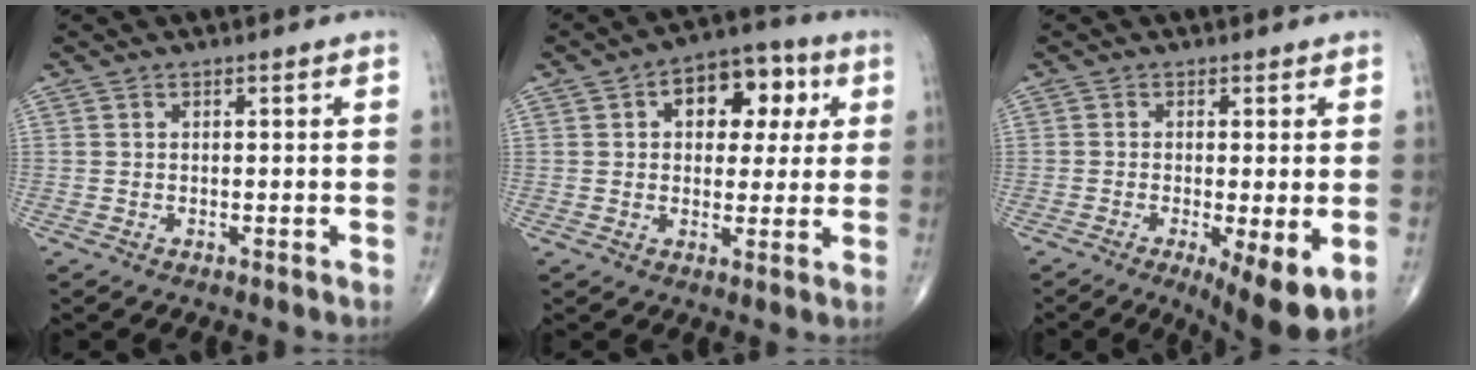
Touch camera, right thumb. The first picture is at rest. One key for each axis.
{"total": 11.8, "fx": 3.6, "fy": 7.5, "fz": 8.5, "tx": -0.067, "ty": 0.012, "tz": 0.044}
{"total": 9.6, "fx": -2.8, "fy": 2.5, "fz": 8.9, "tx": -0.133, "ty": -0.023, "tz": -0.039}